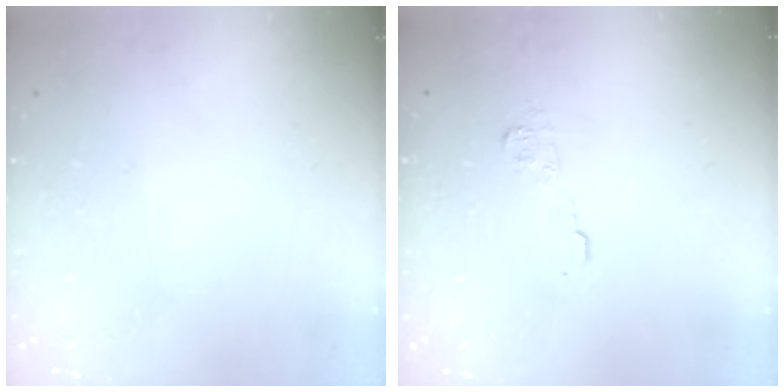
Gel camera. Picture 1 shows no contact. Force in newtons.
{"total": 6.4, "press": 6.4, "slide": 0.7}